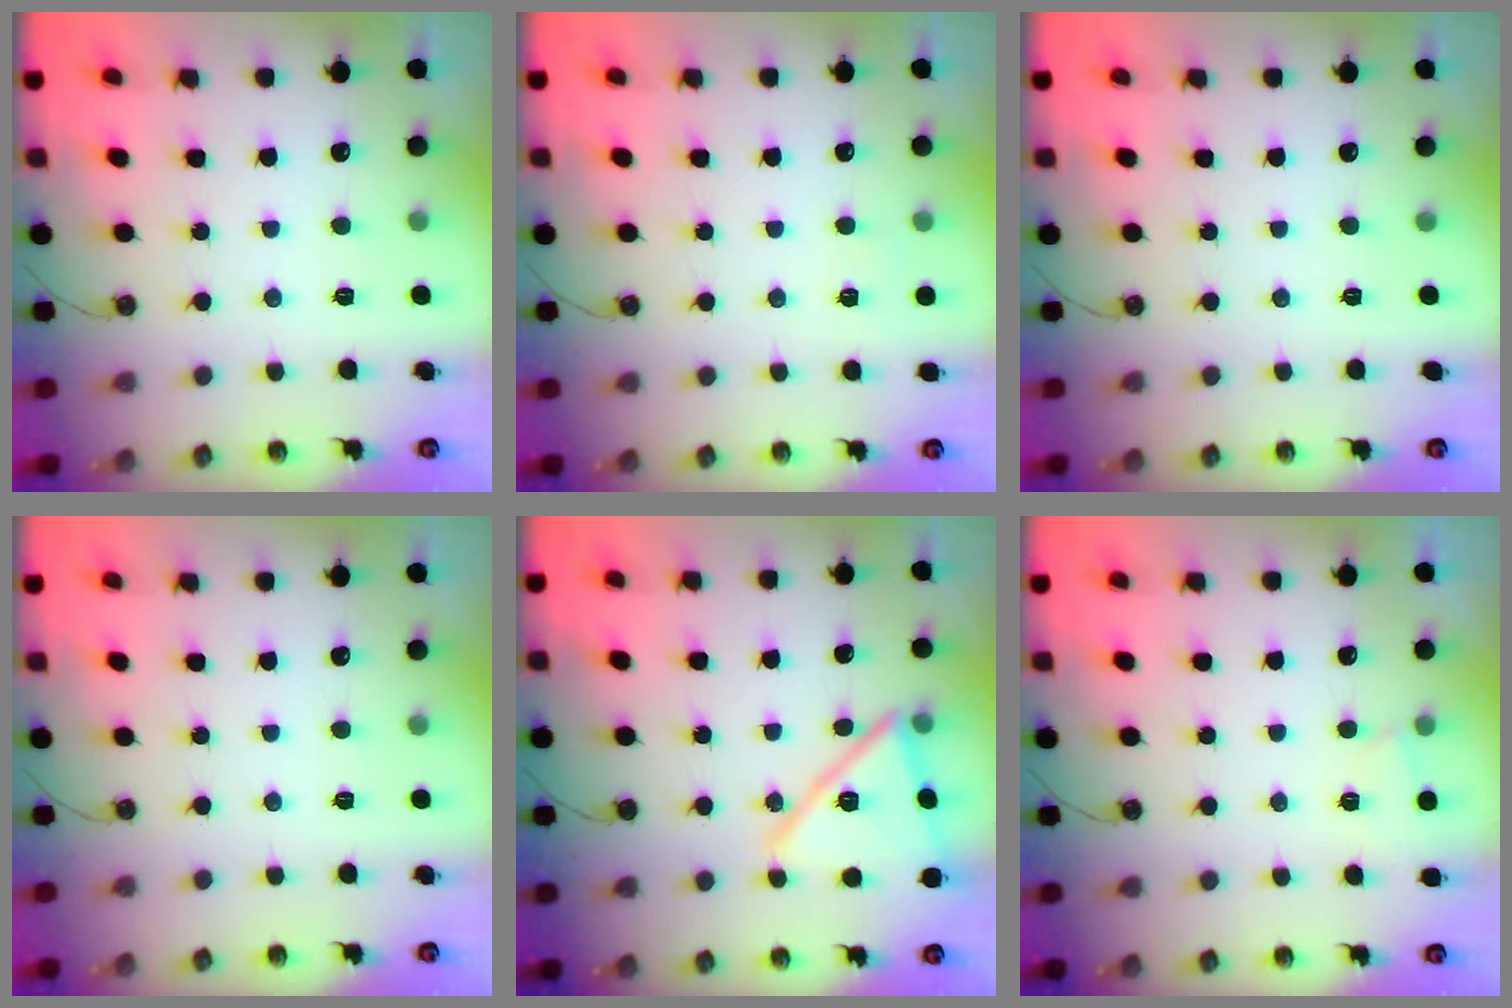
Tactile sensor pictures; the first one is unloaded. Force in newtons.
{"total": 2.7, "press": 2.4, "slide": 1.3}
{"total": 0.0}
{"total": 0.0}
{"total": 17.4, "press": 17.3, "slide": 1.3}
{"total": 1.7, "press": 1.6, "slide": 0.4}